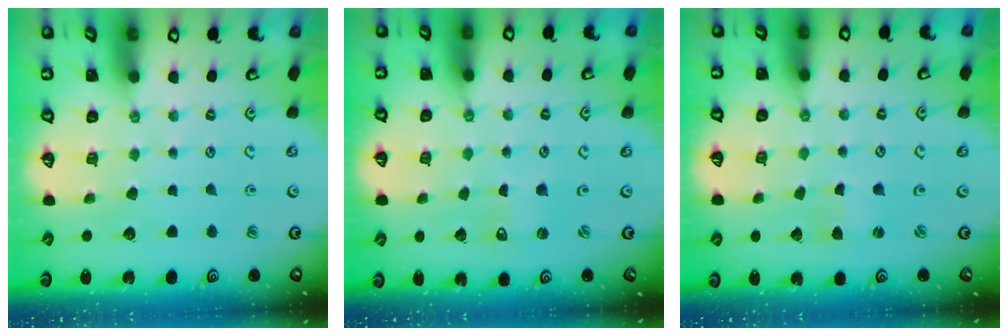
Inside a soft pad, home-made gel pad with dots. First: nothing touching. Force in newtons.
{"total": 0.0}
{"total": 1.0, "press": 1.0, "slide": 0.2}